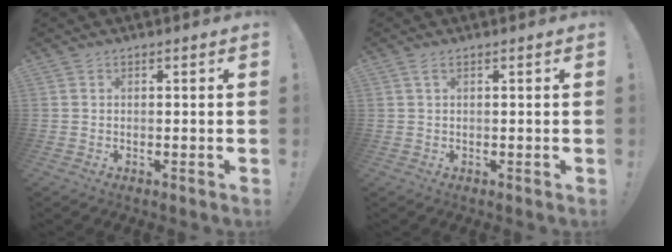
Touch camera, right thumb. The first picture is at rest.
{"total": 1.3, "force": [0.6, 0.2, 1.2], "torque": [-0.028, 0.003, 0.010]}